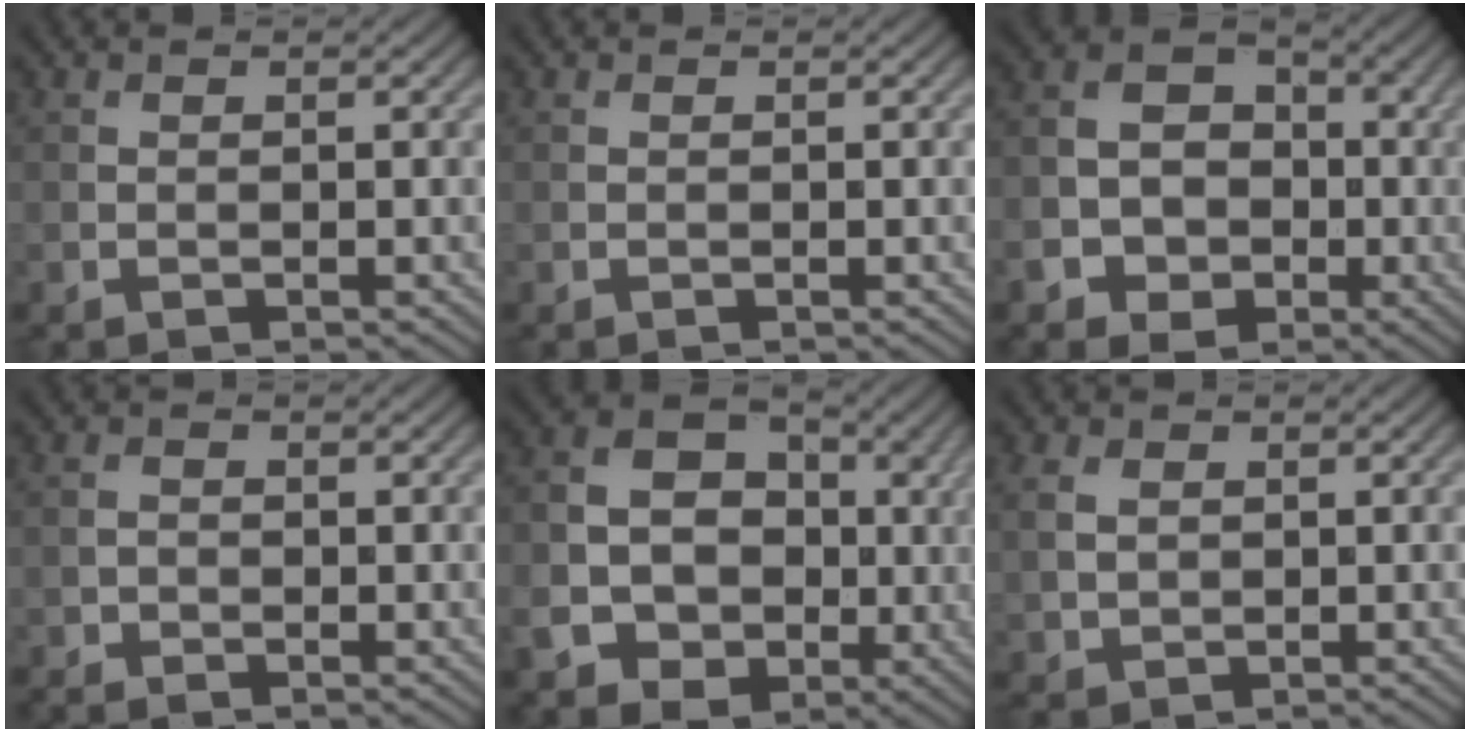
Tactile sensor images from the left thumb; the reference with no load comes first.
{"total": 0.0}
{"total": 8.3, "force": [-2.9, 6.6, 4.1], "torque": [-0.077, -0.019, -0.062]}
{"total": 1.8, "force": [-1.3, 1.1, 0.6], "torque": [-0.014, -0.001, -0.028]}
{"total": 10.9, "force": [-2.3, 9.0, 5.7], "torque": [-0.128, -0.028, -0.057]}
{"total": 3.2, "force": [0.6, 2.4, 2.0], "torque": [-0.052, 0.001, 0.012]}